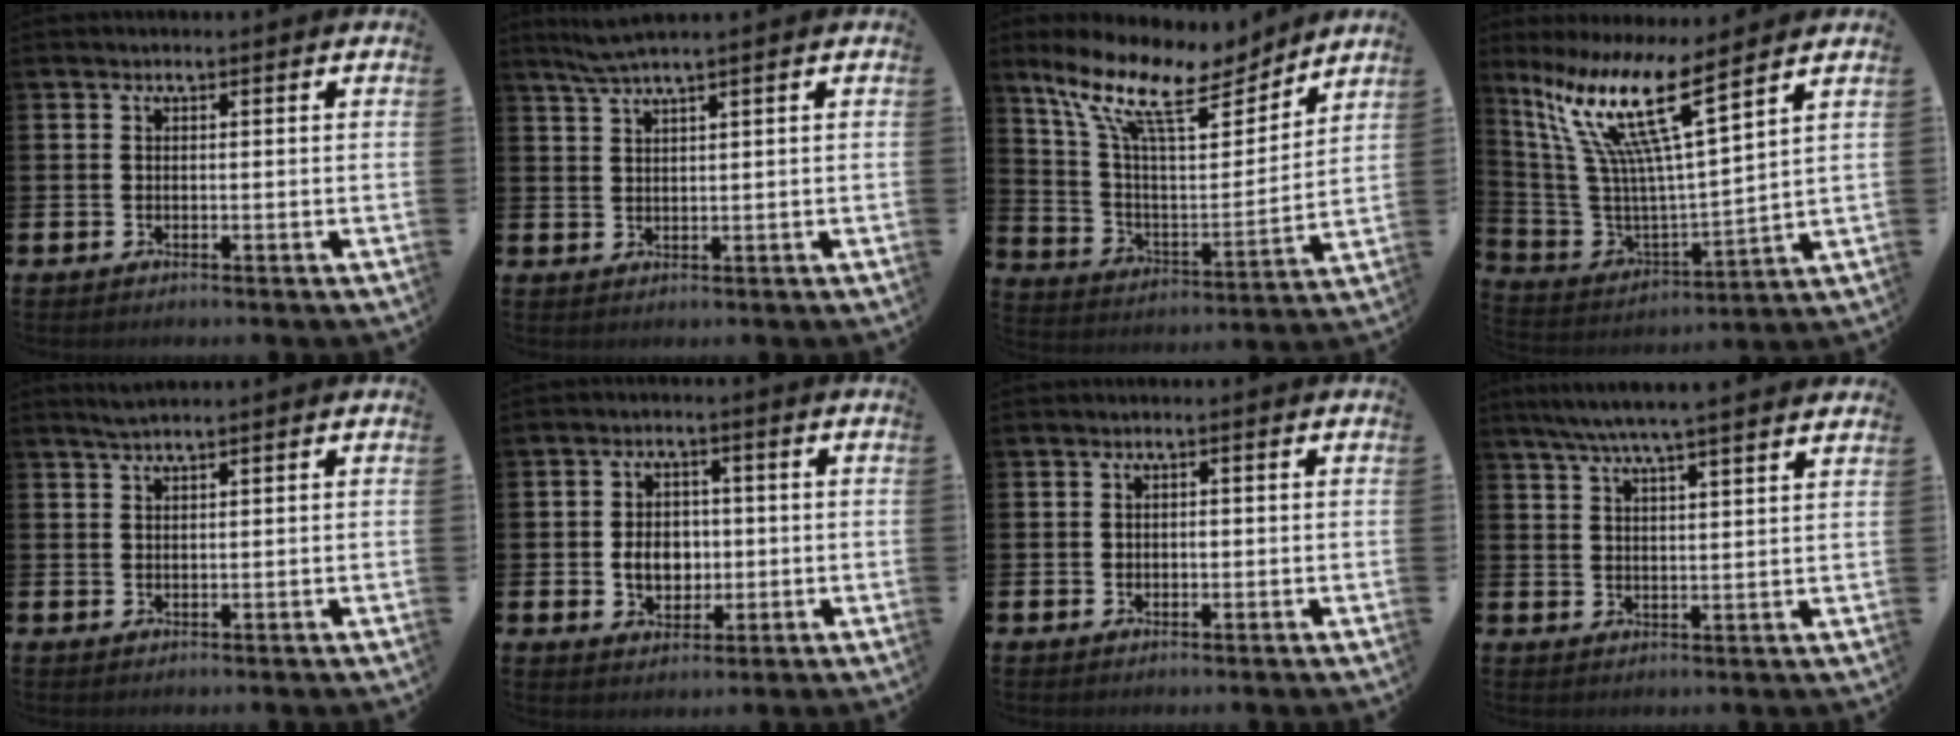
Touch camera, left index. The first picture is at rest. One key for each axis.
{"total": 2.8, "fx": 2.3, "fy": -0.4, "fz": 1.5, "tx": -0.041, "ty": 0.000, "tz": 0.043}
{"total": 13.0, "fx": 10.2, "fy": 3.9, "fz": 7.0, "tx": -0.173, "ty": -0.061, "tz": 0.175}
{"total": 12.9, "fx": 8.5, "fy": 1.6, "fz": 9.6, "tx": -0.223, "ty": -0.055, "tz": 0.135}
{"total": 1.9, "fx": 1.8, "fy": 0.0, "fz": 0.7, "tx": -0.024, "ty": 0.003, "tz": 0.034}
{"total": 4.7, "fx": -0.3, "fy": 3.8, "fz": 2.7, "tx": -0.032, "ty": 0.001, "tz": -0.017}
{"total": 0.8, "fx": 0.2, "fy": 0.7, "fz": 0.5, "tx": -0.005, "ty": 0.004, "tz": 0.001}
{"total": 6.1, "fx": 5.7, "fy": -0.5, "fz": 2.2, "tx": -0.066, "ty": -0.020, "tz": 0.102}